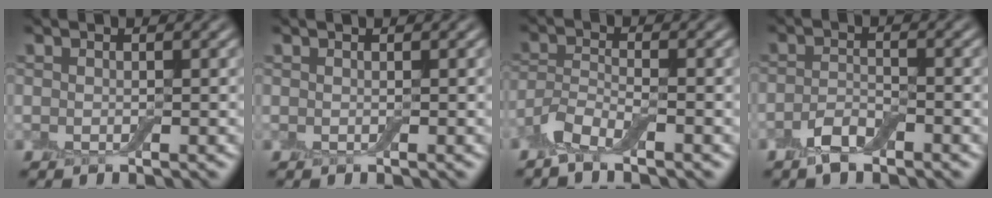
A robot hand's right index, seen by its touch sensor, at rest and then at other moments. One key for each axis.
{"total": 0.0}
{"total": 3.1, "fx": -2.4, "fy": 0.8, "fz": 1.8, "tx": -0.039, "ty": -0.001, "tz": -0.059}
{"total": 2.6, "fx": -1.7, "fy": 1.0, "fz": 1.6, "tx": -0.034, "ty": 0.002, "tz": -0.037}